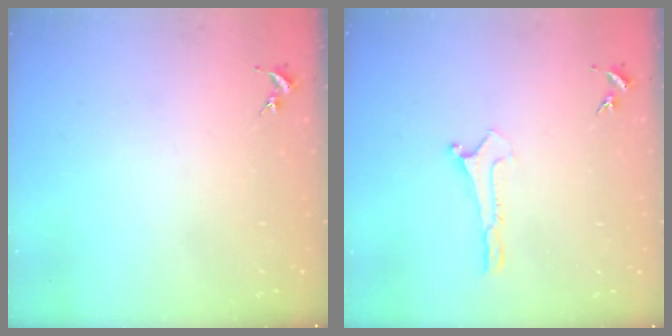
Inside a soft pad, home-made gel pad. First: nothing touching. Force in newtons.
{"total": 0.0}